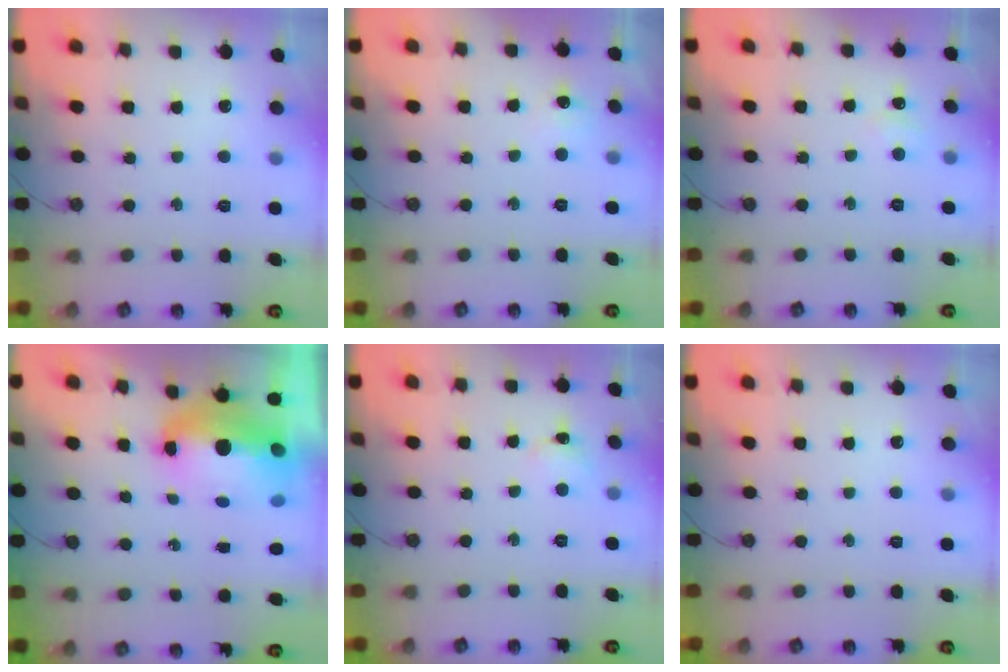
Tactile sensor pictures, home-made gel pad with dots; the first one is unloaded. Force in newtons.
{"total": 5.1, "press": 5.1, "slide": 0.7}
{"total": 5.1, "press": 5.0, "slide": 0.7}
{"total": 15.1, "press": 12.0, "slide": 9.3}
{"total": 2.0, "press": 1.9, "slide": 0.4}
{"total": 0.0}